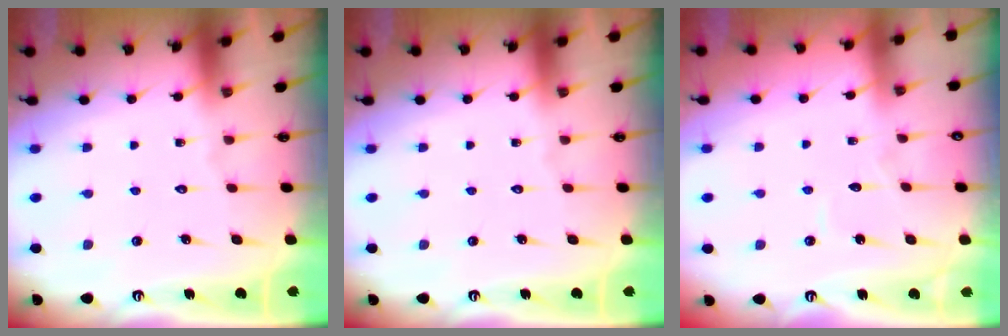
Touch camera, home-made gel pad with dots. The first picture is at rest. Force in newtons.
{"total": 0.0}
{"total": 2.7, "press": 2.7, "slide": 0.3}